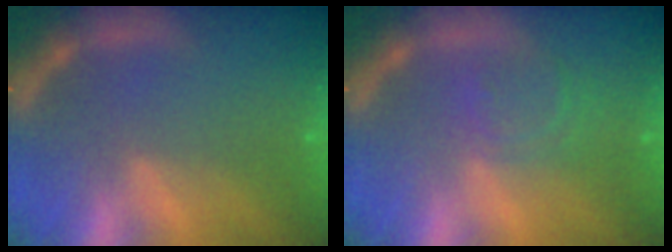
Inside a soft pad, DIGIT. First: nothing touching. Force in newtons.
{"total": 3.0}